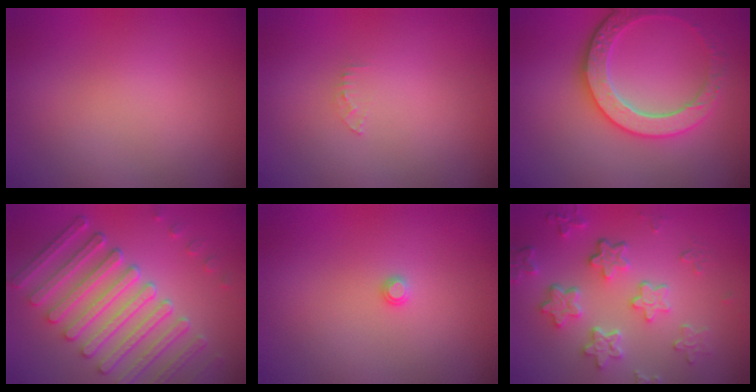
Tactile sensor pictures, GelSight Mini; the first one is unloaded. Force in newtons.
{"total": 0.7, "press": 0.7, "slide": 0.1}
{"total": 4.3, "press": 4.1, "slide": 1.5}
{"total": 7.8, "press": 6.0, "slide": 5.0}
{"total": 0.6, "press": 0.6, "slide": 0.2}
{"total": 5.3, "press": 4.2, "slide": 3.3}